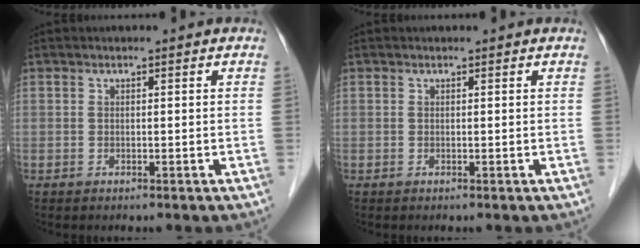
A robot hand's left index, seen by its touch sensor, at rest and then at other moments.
{"total": 0.0}